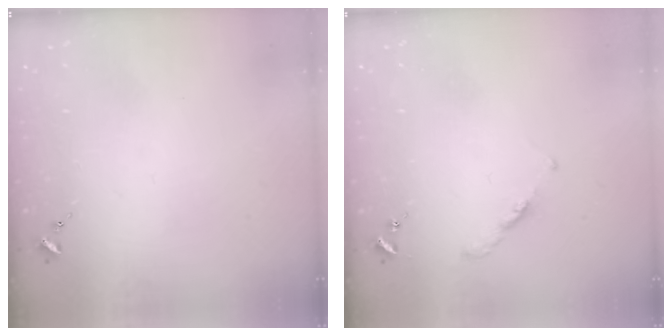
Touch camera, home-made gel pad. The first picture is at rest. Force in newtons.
{"total": 3.2, "press": 3.2, "slide": 0.4}